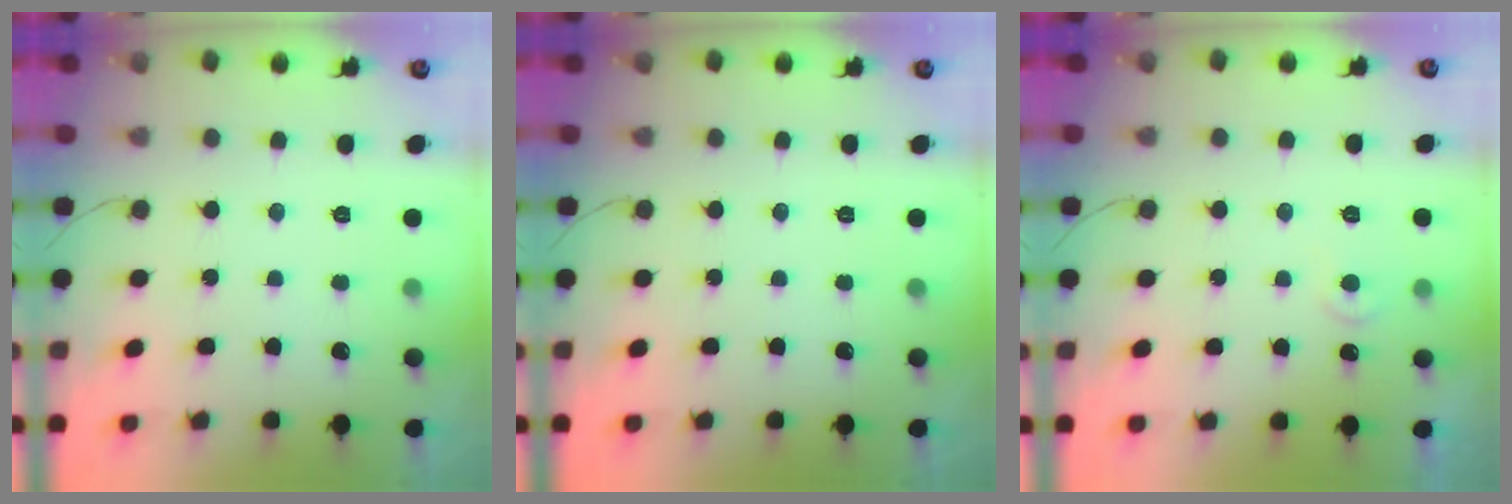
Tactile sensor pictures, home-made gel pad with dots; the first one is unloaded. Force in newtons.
{"total": 0.0}
{"total": 4.1, "press": 4.1, "slide": 0.5}